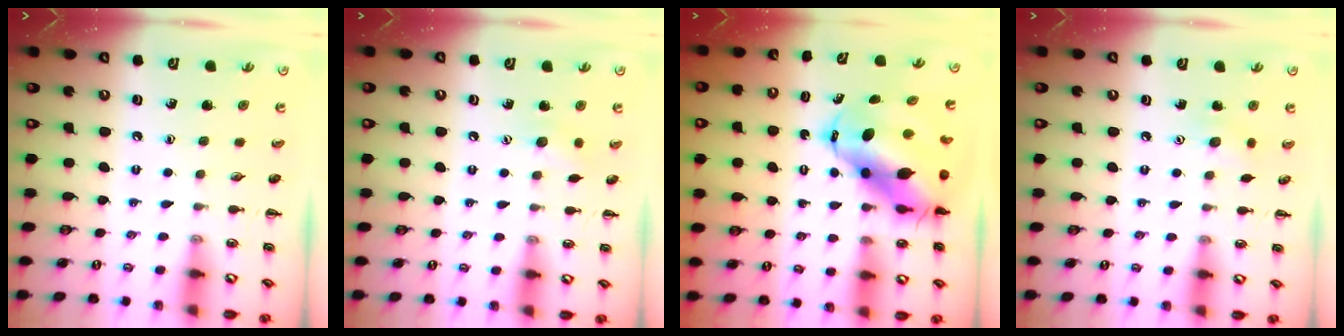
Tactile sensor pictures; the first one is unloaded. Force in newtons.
{"total": 6.7, "press": 6.5, "slide": 1.6}
{"total": 12.7, "press": 12.3, "slide": 3.4}
{"total": 3.9, "press": 3.7, "slide": 1.0}